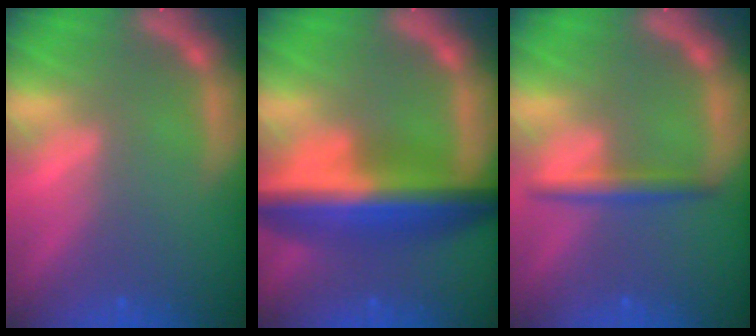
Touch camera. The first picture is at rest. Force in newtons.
{"total": 10.1}
{"total": 2.5}